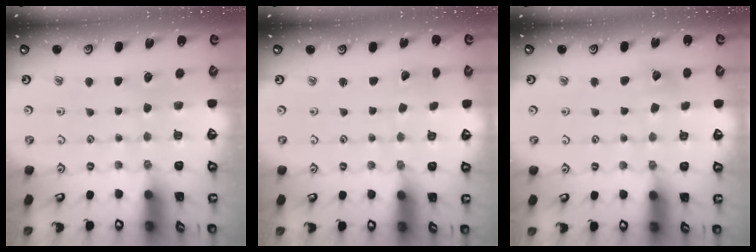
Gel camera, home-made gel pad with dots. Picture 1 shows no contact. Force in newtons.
{"total": 1.2, "press": 1.2, "slide": 0.0}
{"total": 4.5, "press": 4.4, "slide": 0.7}